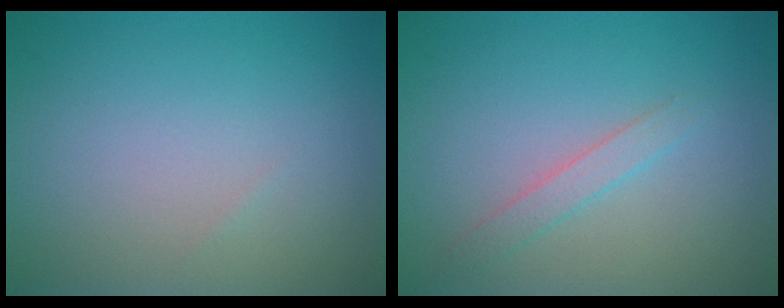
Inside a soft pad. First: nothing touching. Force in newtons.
{"total": 1.5, "press": 1.5, "slide": 0.1}